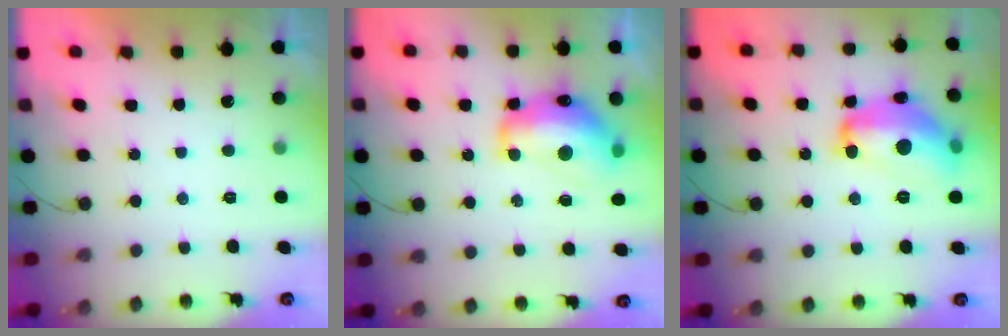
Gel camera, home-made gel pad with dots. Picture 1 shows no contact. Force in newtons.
{"total": 16.1, "press": 16.0, "slide": 1.5}
{"total": 18.4, "press": 18.4, "slide": 1.2}